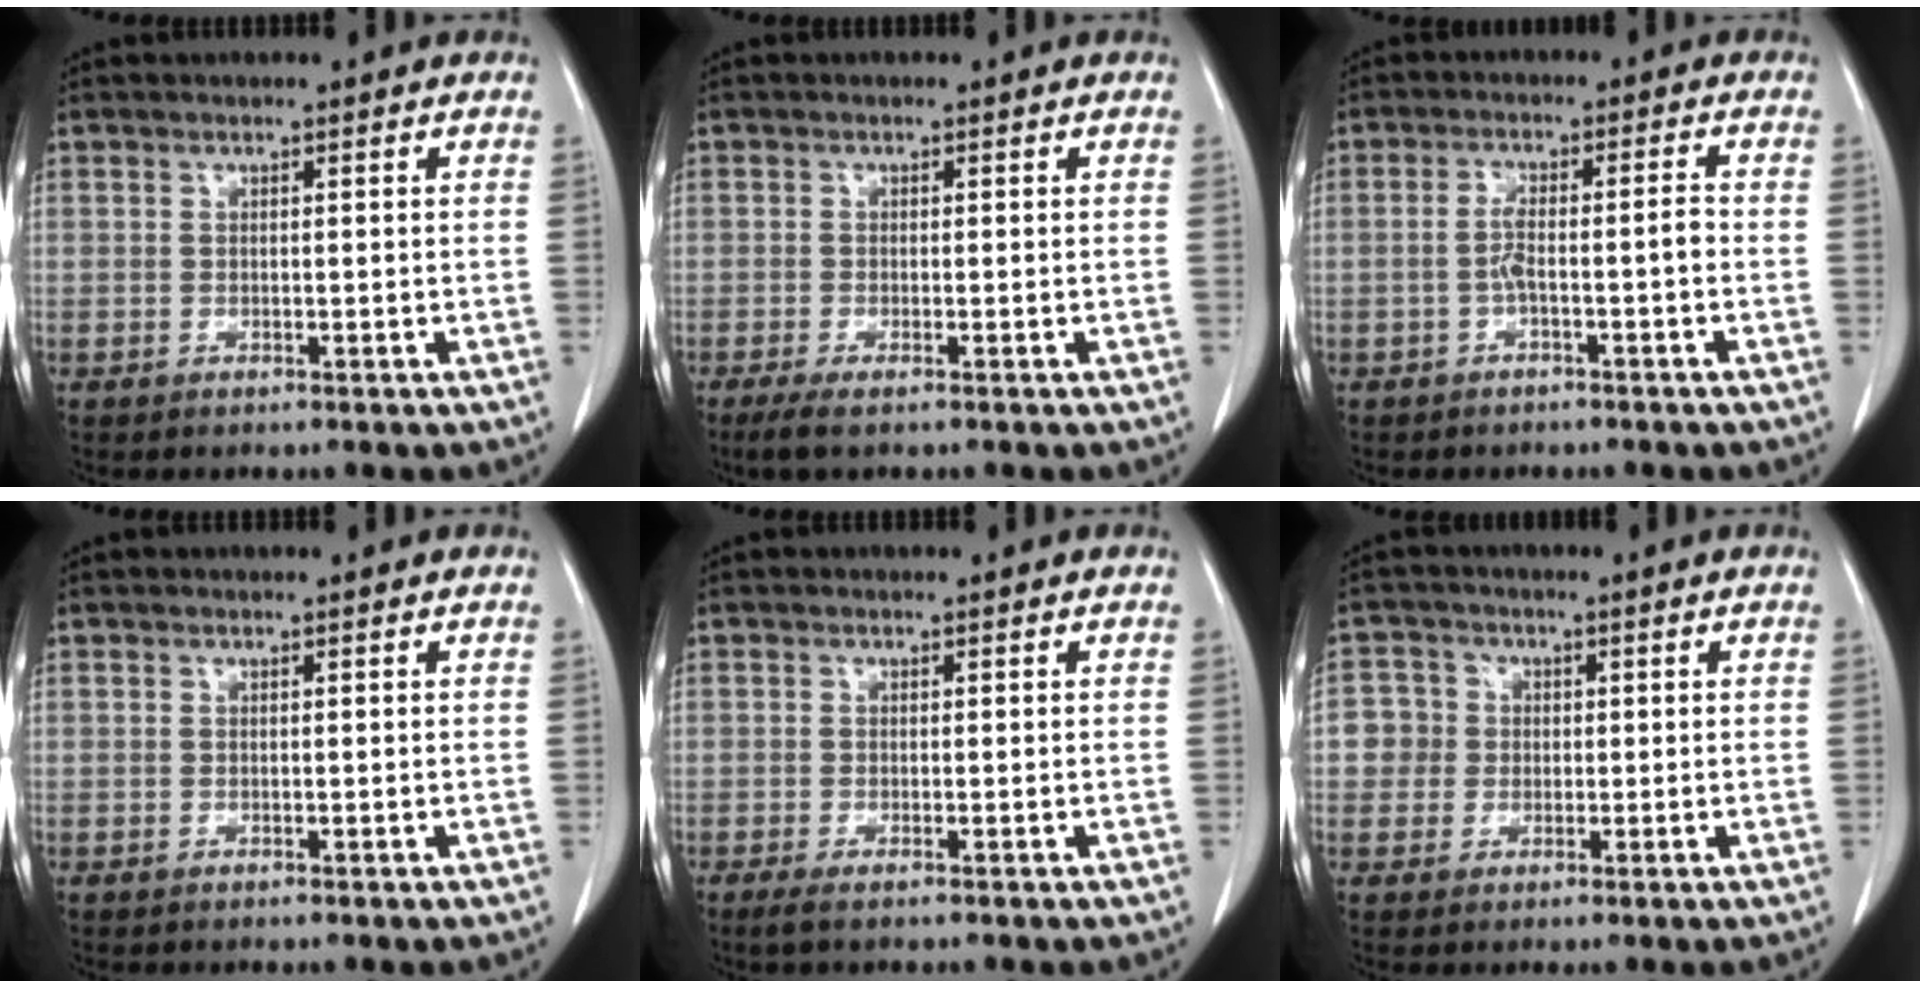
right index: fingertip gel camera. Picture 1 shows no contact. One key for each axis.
{"total": 2.7, "fx": -1.9, "fy": 0.3, "fz": 1.9, "tx": -0.037, "ty": -0.008, "tz": -0.034}
{"total": 4.0, "fx": -1.3, "fy": 0.4, "fz": 3.7, "tx": -0.070, "ty": 0.013, "tz": -0.021}
{"total": 0.0}
{"total": 1.4, "fx": -1.0, "fy": 0.1, "fz": 1.0, "tx": -0.023, "ty": -0.005, "tz": -0.019}
{"total": 4.4, "fx": 0.1, "fy": 4.4, "fz": 0.3, "tx": 0.003, "ty": 0.016, "tz": 0.002}